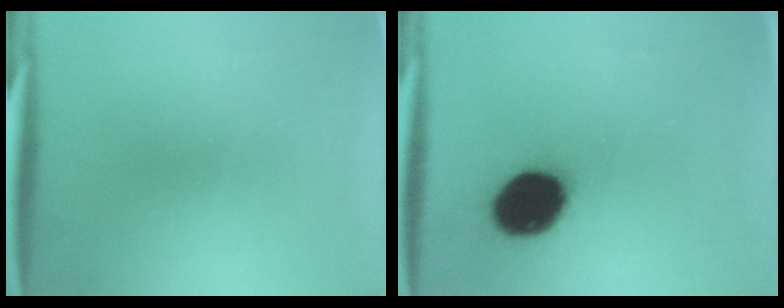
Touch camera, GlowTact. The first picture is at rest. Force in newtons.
{"total": 15.4}